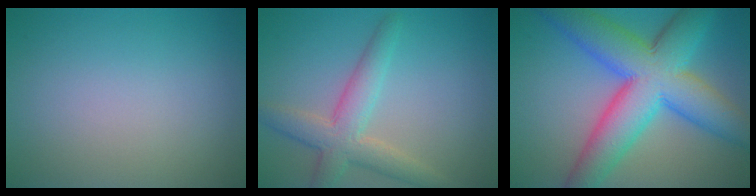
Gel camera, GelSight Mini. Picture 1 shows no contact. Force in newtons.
{"total": 4.5, "press": 4.5, "slide": 0.1}
{"total": 11.9, "press": 11.9, "slide": 0.3}